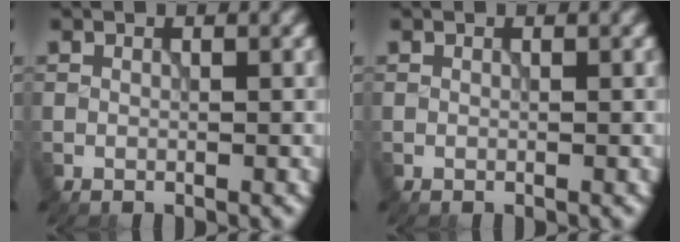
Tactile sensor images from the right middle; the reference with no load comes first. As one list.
[{"total": 0.0}]